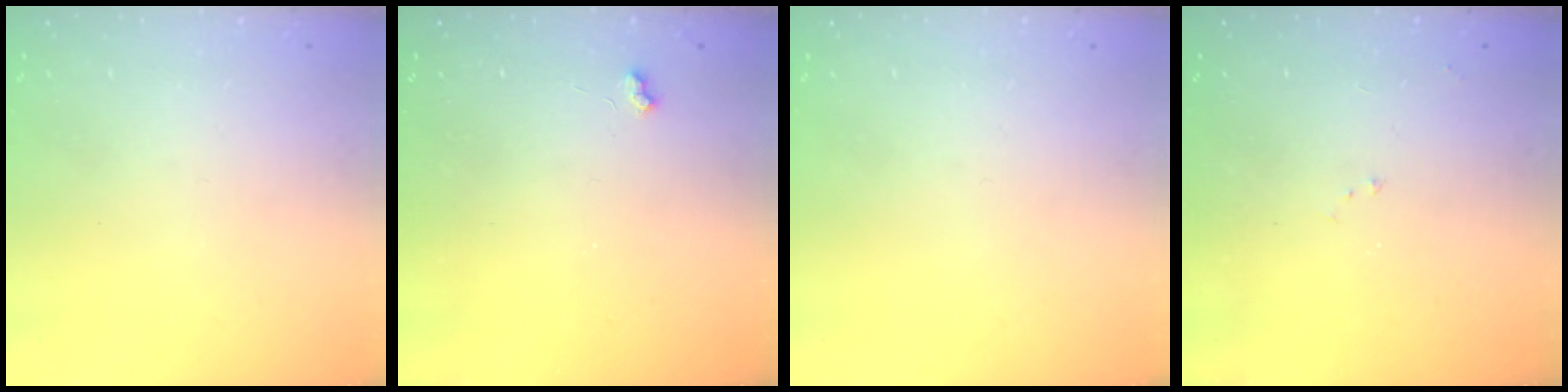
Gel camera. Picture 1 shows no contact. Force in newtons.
{"total": 2.3, "press": 2.3, "slide": 0.4}
{"total": 0.0}
{"total": 6.2, "press": 6.1, "slide": 0.9}